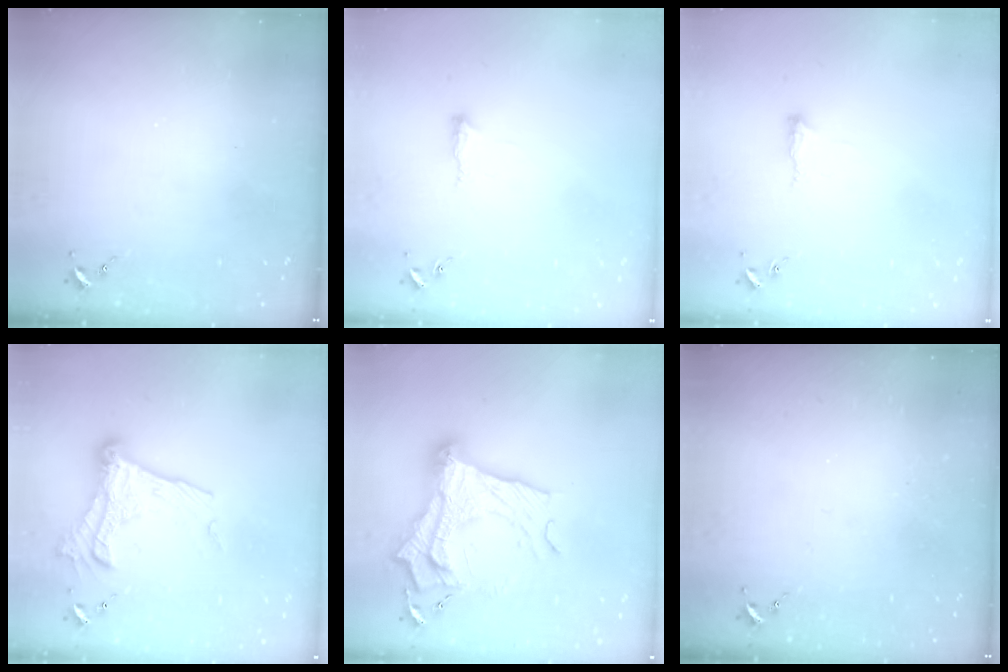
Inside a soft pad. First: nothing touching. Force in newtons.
{"total": 6.4, "press": 6.3, "slide": 0.8}
{"total": 6.4, "press": 6.3, "slide": 0.8}
{"total": 18.0, "press": 17.9, "slide": 1.4}
{"total": 26.5, "press": 26.4, "slide": 2.0}
{"total": 0.0}